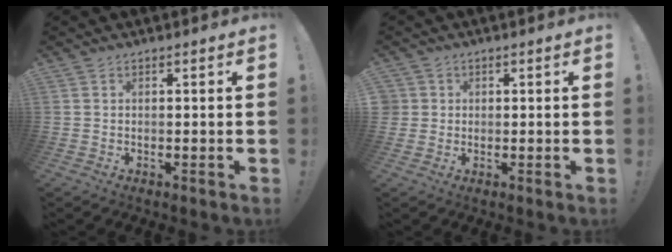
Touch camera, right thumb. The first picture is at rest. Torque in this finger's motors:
{"motor_torque": [0.19, 0.00, 0.13, -0.07, 0.00]}